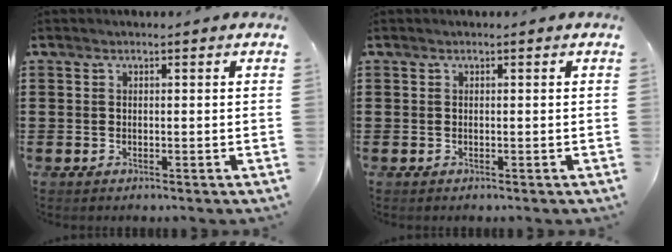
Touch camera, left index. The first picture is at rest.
{"total": 0.0}